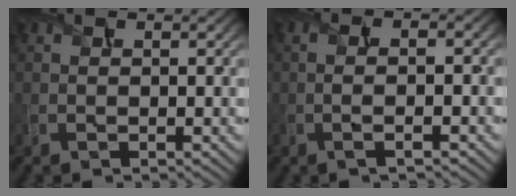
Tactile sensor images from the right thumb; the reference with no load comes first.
{"total": 2.9, "force": [-0.7, 0.8, 2.7], "torque": [-0.045, -0.002, -0.020]}